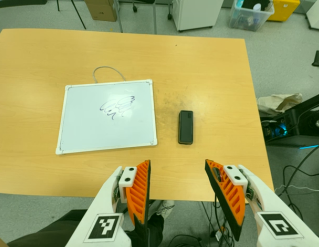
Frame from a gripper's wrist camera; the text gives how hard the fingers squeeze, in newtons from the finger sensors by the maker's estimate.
{"total": 0.0}